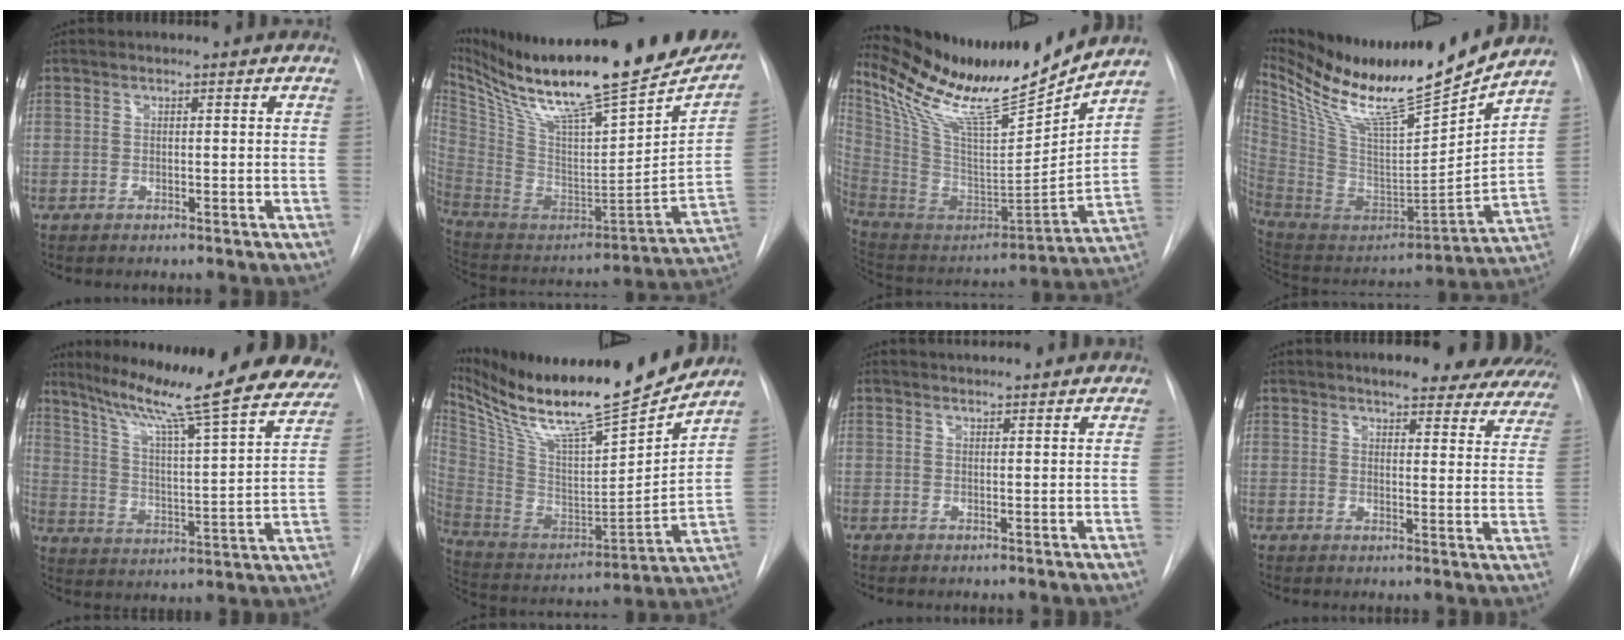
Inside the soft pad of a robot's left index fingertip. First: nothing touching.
{"total": 31.8, "force": [24.9, 5.4, 19.0], "torque": [-0.322, -0.047, 0.380]}
{"total": 21.6, "force": [19.0, 0.7, 10.2], "torque": [-0.188, -0.061, 0.334]}
{"total": 21.5, "force": [18.2, 0.5, 11.4], "torque": [-0.202, -0.057, 0.323]}
{"total": 28.5, "force": [24.0, 2.3, 15.2], "torque": [-0.240, -0.061, 0.316]}
{"total": 23.5, "force": [20.4, 1.4, 11.6], "torque": [-0.221, -0.052, 0.337]}
{"total": 3.7, "force": [3.6, 0.1, 0.9], "torque": [-0.014, 0.023, 0.042]}
{"total": 21.2, "force": [18.9, 5.1, 8.1], "torque": [-0.094, -0.052, 0.200]}